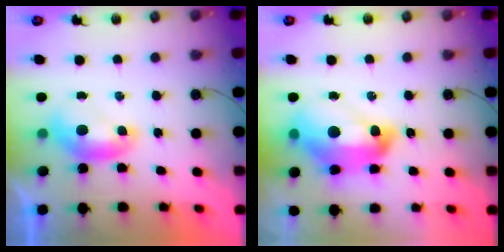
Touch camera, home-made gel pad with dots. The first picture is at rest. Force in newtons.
{"total": 14.5, "press": 14.4, "slide": 1.5}